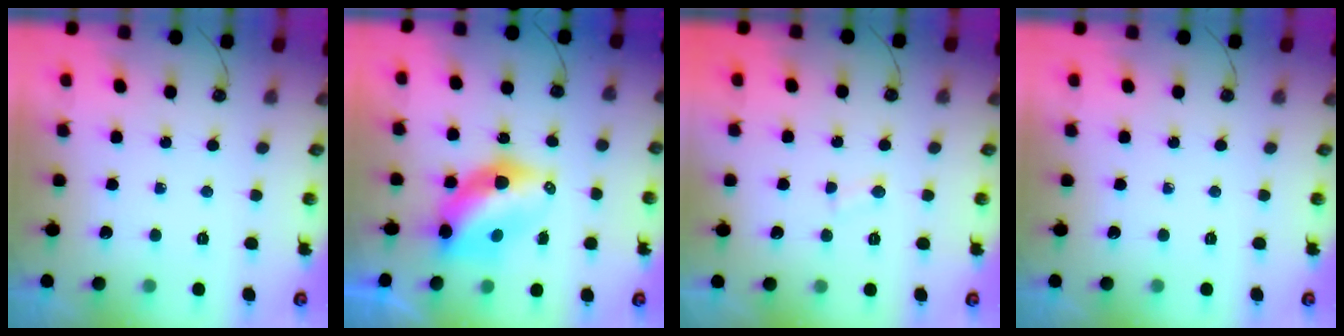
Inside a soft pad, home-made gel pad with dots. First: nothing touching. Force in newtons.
{"total": 9.4, "press": 9.3, "slide": 0.9}
{"total": 1.8, "press": 1.8, "slide": 0.2}
{"total": 0.0}